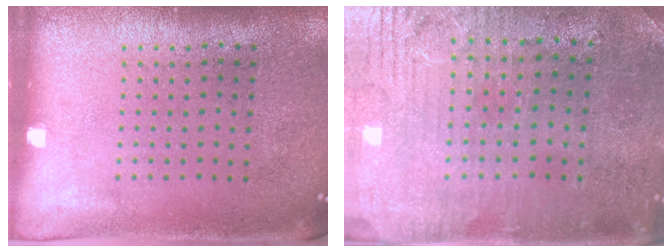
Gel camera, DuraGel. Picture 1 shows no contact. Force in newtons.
{"total": 1.3, "press": 1.2, "slide": 0.6}